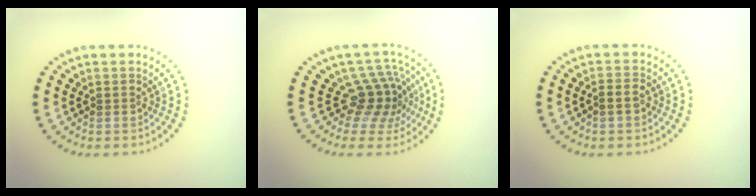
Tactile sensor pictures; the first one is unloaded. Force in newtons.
{"total": 4.0, "press": 2.8, "slide": 2.8}
{"total": 1.3, "press": 1.2, "slide": 0.5}